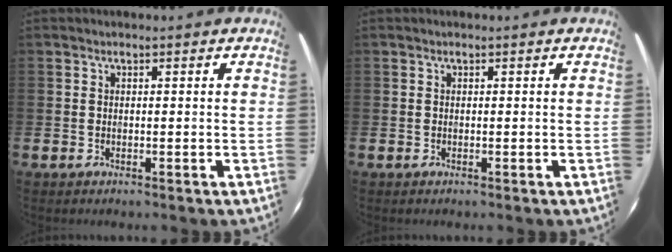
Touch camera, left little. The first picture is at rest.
{"total": 0.0}